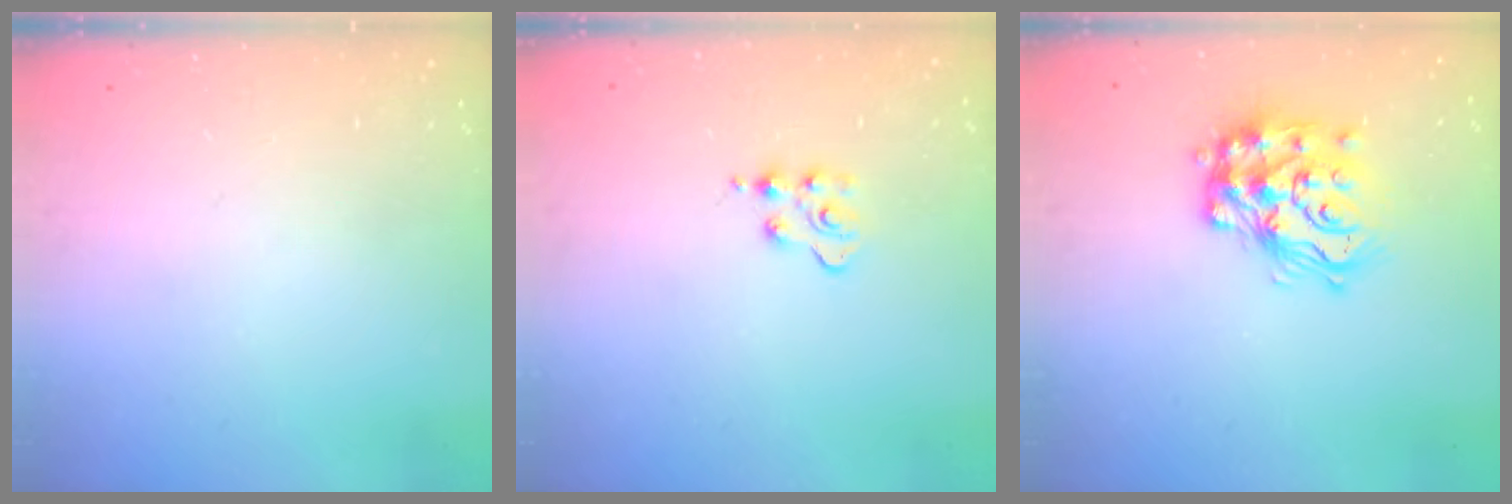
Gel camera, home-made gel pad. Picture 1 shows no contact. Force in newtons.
{"total": 3.0, "press": 2.9, "slide": 0.4}
{"total": 18.0, "press": 17.9, "slide": 1.1}